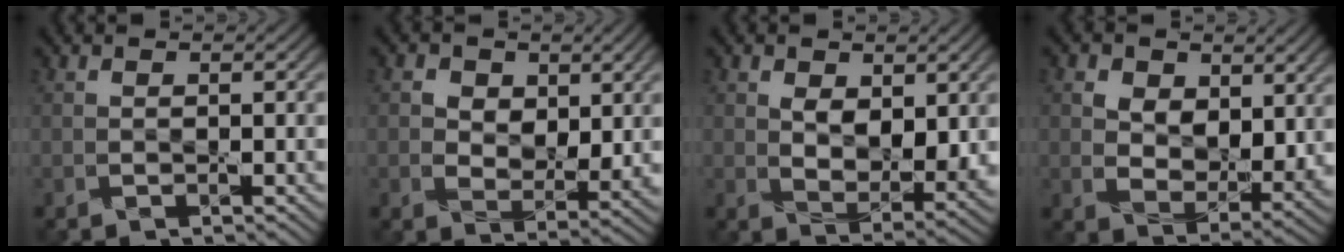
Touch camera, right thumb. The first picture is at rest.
{"total": 5.2, "force": [1.5, 3.7, 3.3], "torque": [-0.060, -0.010, 0.024]}
{"total": 6.1, "force": [1.5, 3.7, 4.7], "torque": [-0.092, -0.016, 0.032]}
{"total": 8.2, "force": [3.1, 5.7, 5.0], "torque": [-0.113, -0.012, 0.048]}